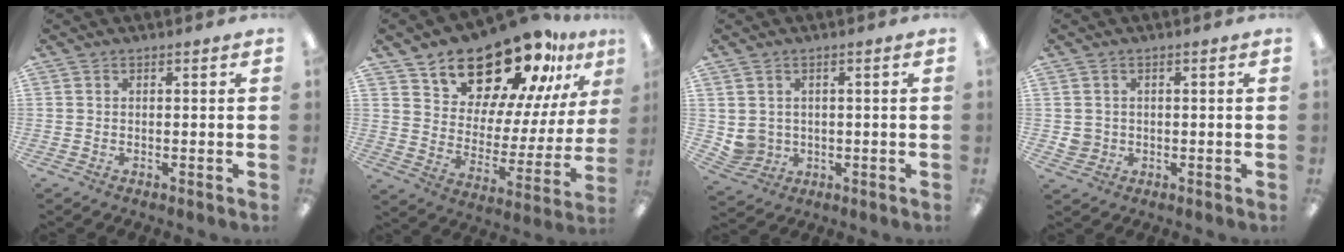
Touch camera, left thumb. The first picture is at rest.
{"total": 20.0, "force": [16.9, 8.1, 7.1], "torque": [-0.107, -0.134, 0.292]}
{"total": 3.8, "force": [0.9, 3.7, 0.3], "torque": [-0.017, 0.003, 0.021]}
{"total": 2.8, "force": [0.2, 2.7, 0.5], "torque": [-0.011, 0.004, 0.003]}